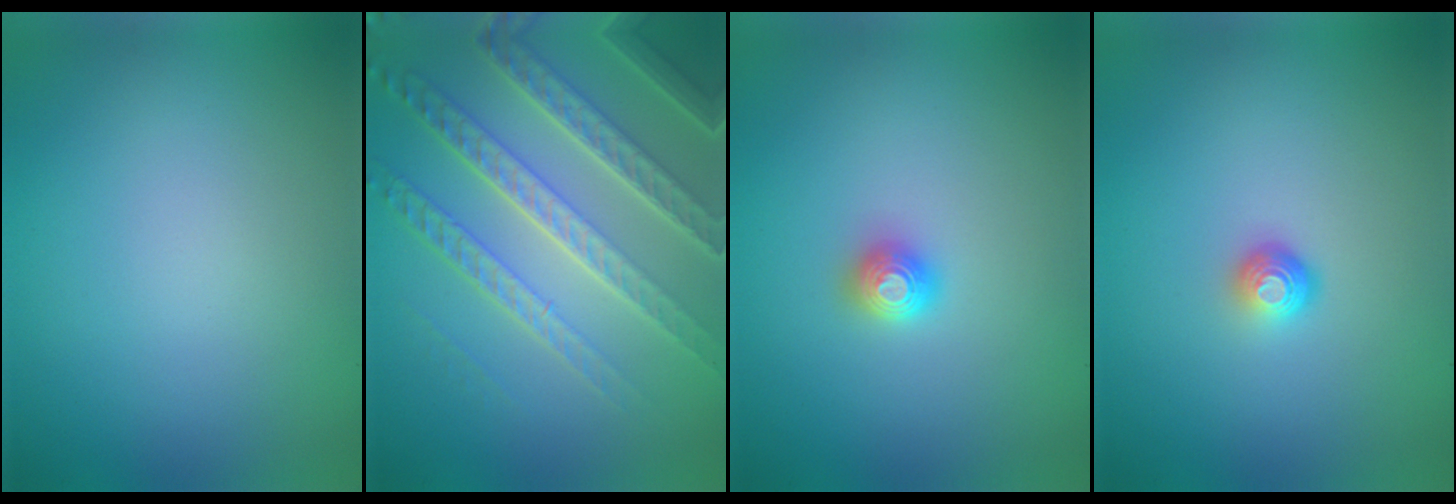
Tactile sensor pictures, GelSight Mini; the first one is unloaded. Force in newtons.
{"total": 8.1, "press": 5.5, "slide": 5.9}
{"total": 1.3, "press": 1.3, "slide": 0.2}
{"total": 1.6, "press": 1.0, "slide": 1.3}